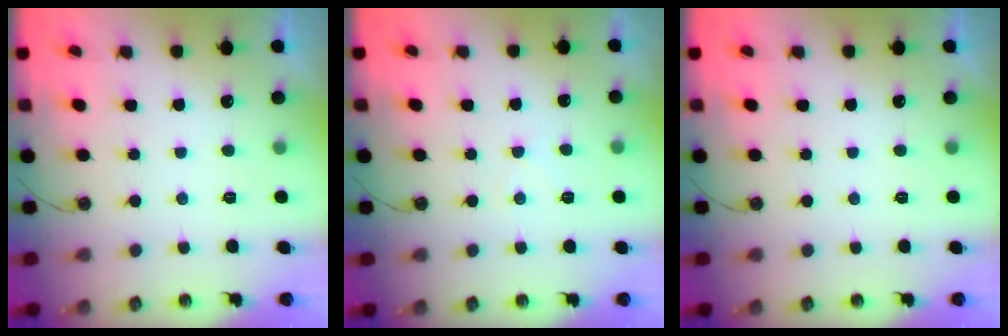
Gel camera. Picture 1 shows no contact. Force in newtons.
{"total": 3.7, "press": 3.7, "slide": 0.6}
{"total": 0.0}